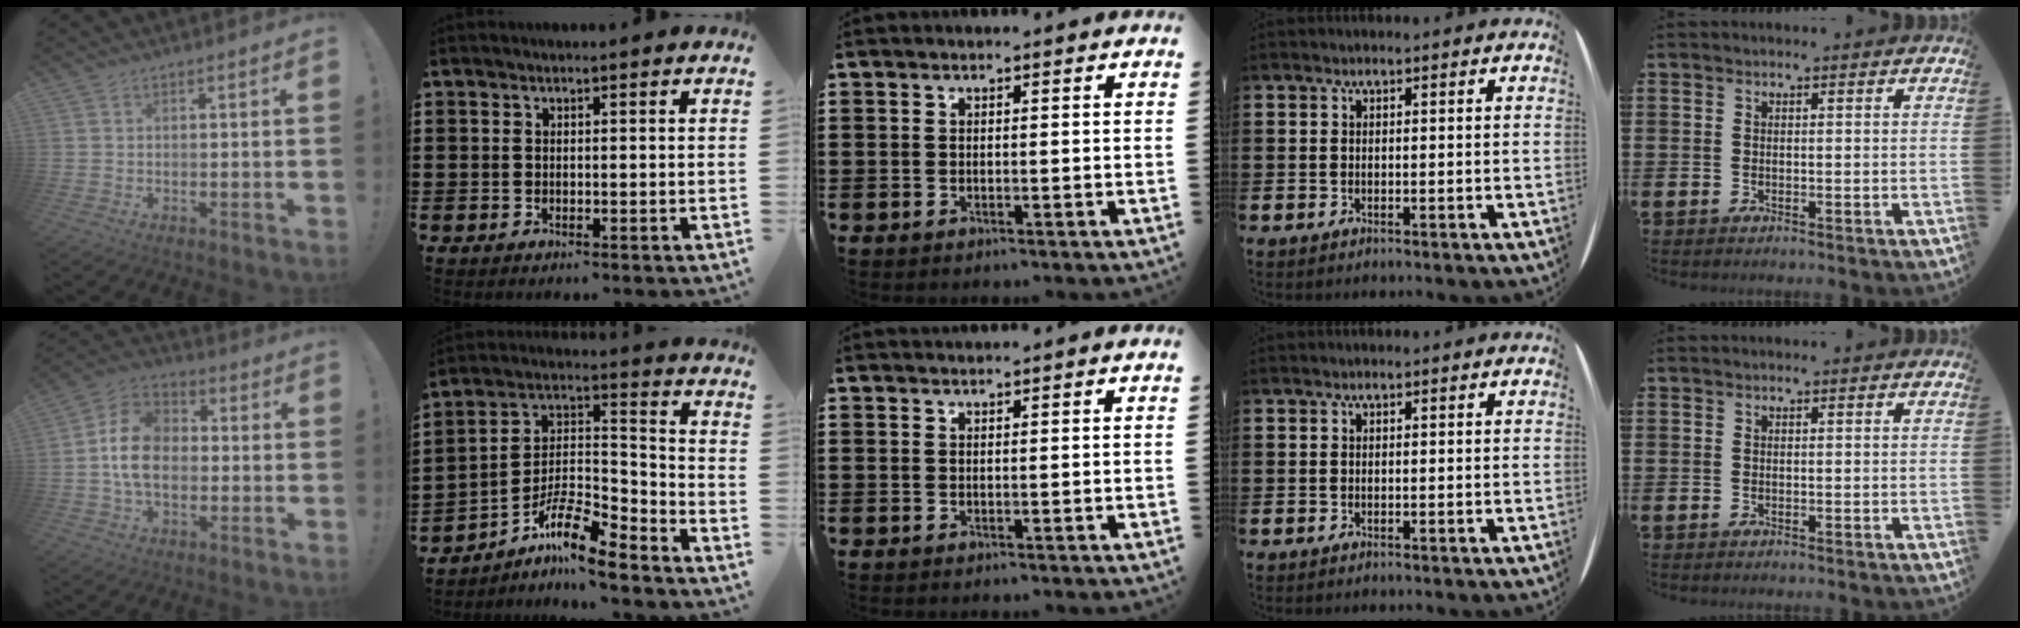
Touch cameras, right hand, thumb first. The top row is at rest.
{"thumb": {"total": 13.3, "force": [-1.0, 9.6, 9.1], "torque": [-0.151, 0.021, -0.018]}, "index": {"total": 9.3, "force": [-7.4, 1.6, 5.4], "torque": [-0.109, -0.002, -0.146]}, "middle": {"total": 0.8, "force": [0.8, -0.1, 0.1], "torque": [-0.004, -0.001, 0.015]}}